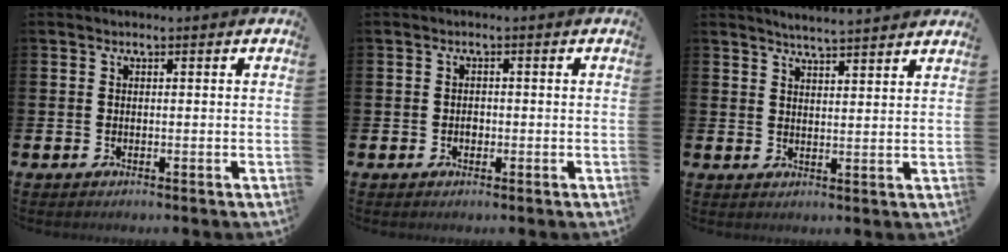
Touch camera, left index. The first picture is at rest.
{"total": 1.0, "force": [-0.2, 0.9, 0.6], "torque": [-0.007, 0.003, -0.006]}
{"total": 4.1, "force": [4.1, -0.7, 0.2], "torque": [-0.011, -0.023, 0.072]}